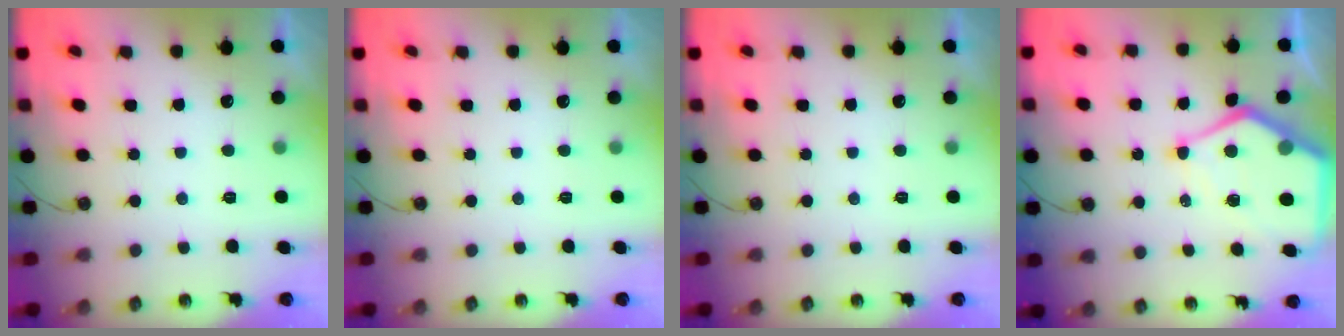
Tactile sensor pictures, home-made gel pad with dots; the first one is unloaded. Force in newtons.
{"total": 0.0}
{"total": 0.0}
{"total": 15.3, "press": 15.3, "slide": 1.5}